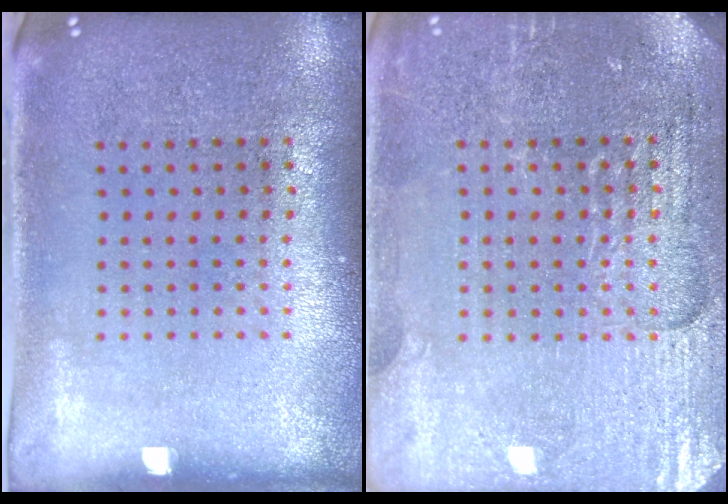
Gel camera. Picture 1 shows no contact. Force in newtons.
{"total": 3.7, "press": 3.5, "slide": 1.0}